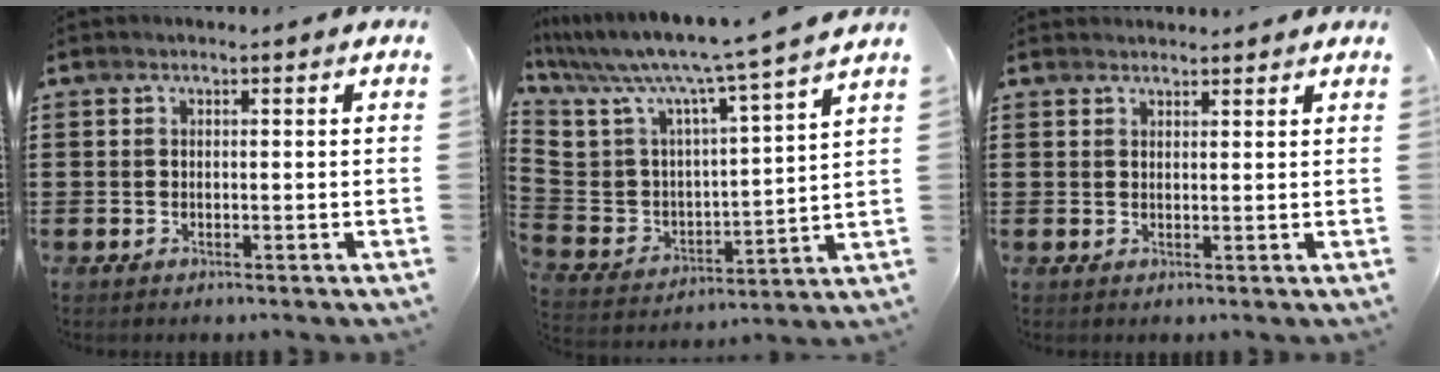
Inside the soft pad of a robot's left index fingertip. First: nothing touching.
{"total": 8.0, "force": [6.6, 0.9, 4.4], "torque": [-0.117, -0.054, 0.101]}
{"total": 1.5, "force": [1.5, 0.3, 0.0], "torque": [-0.003, 0.002, 0.030]}